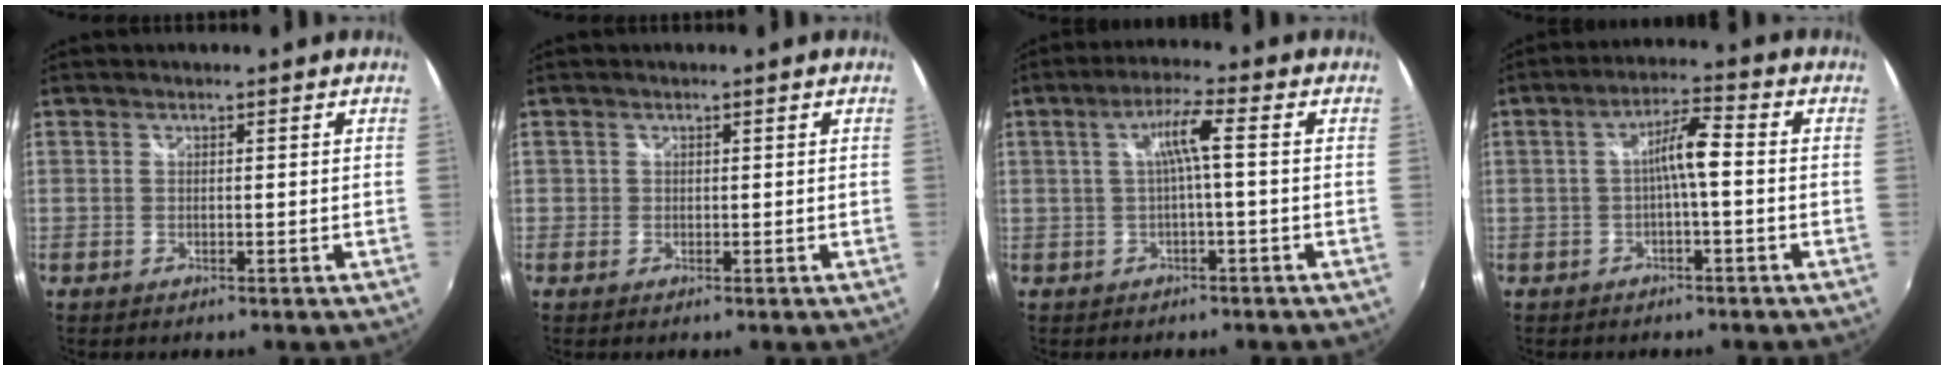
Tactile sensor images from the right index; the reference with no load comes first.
{"total": 1.4, "force": [0.2, -1.2, -0.7], "torque": [0.017, -0.009, 0.004]}
{"total": 4.8, "force": [-0.1, -0.3, 4.8], "torque": [-0.092, 0.006, 0.004]}
{"total": 5.3, "force": [-0.8, 0.5, 5.3], "torque": [-0.100, 0.012, -0.014]}